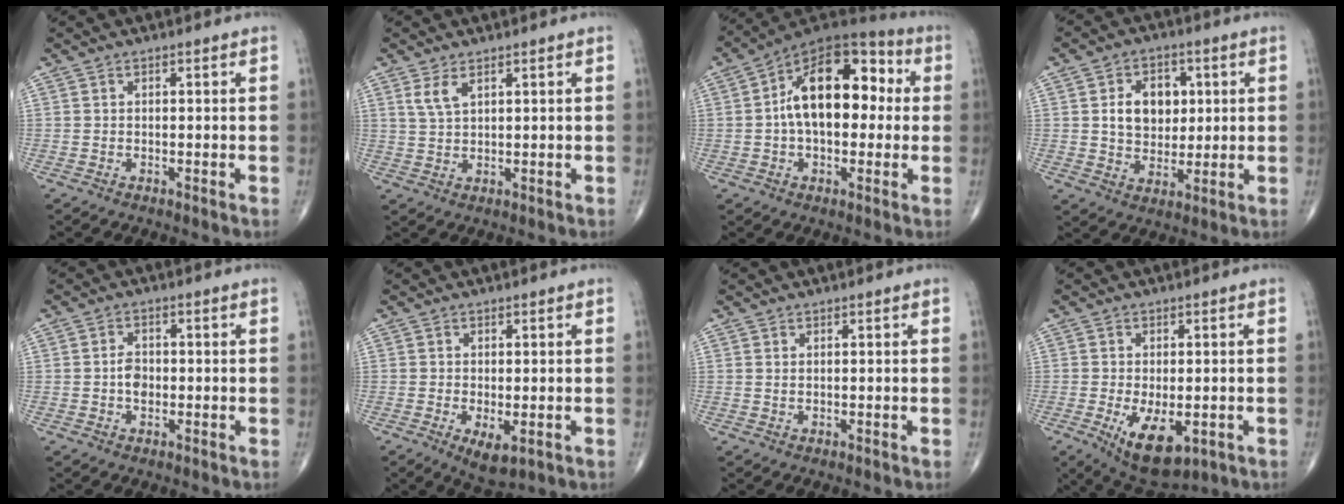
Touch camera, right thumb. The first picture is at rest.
{"total": 3.3, "force": [1.9, 1.3, 2.4], "torque": [-0.051, -0.005, 0.044]}
{"total": 18.4, "force": [1.7, 10.6, 14.9], "torque": [-0.208, 0.042, 0.017]}
{"total": 9.6, "force": [1.9, 7.1, 6.1], "torque": [-0.063, -0.004, 0.035]}
{"total": 3.1, "force": [-0.4, 2.2, 2.2], "torque": [-0.030, 0.005, -0.011]}
{"total": 4.6, "force": [-1.4, 2.2, 3.8], "torque": [-0.064, -0.012, -0.015]}
{"total": 0.5, "force": [0.3, 0.2, 0.4], "torque": [-0.008, -0.001, 0.006]}
{"total": 9.9, "force": [-3.0, 5.0, 8.0], "torque": [-0.122, -0.014, -0.035]}